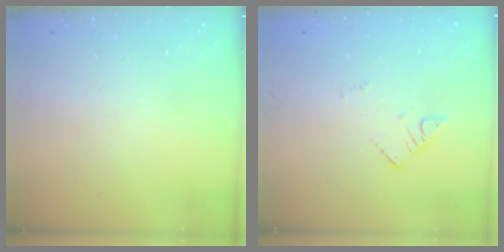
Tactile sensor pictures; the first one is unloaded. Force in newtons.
{"total": 2.6, "press": 2.6, "slide": 0.1}